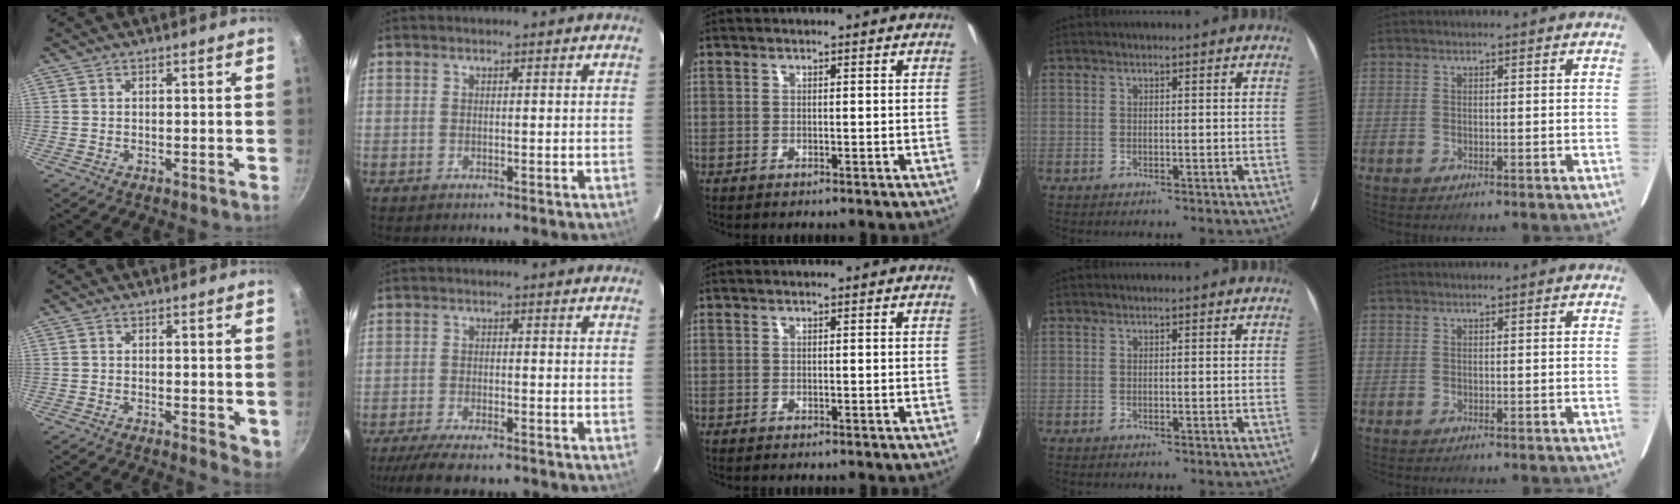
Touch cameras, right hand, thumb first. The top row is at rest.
{"thumb": {"total": 3.6, "force": [0.1, 1.7, 3.2], "torque": [-0.037, -0.009, 0.003]}, "index": {"total": 9.0, "force": [-7.6, 1.9, 4.5], "torque": [-0.107, -0.024, -0.128]}}